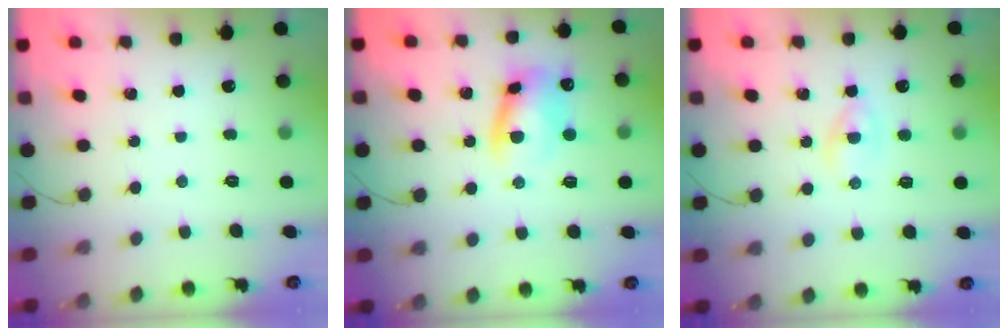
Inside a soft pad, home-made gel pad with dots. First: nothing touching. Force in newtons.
{"total": 9.6, "press": 9.5, "slide": 1.3}
{"total": 2.4, "press": 2.2, "slide": 0.9}